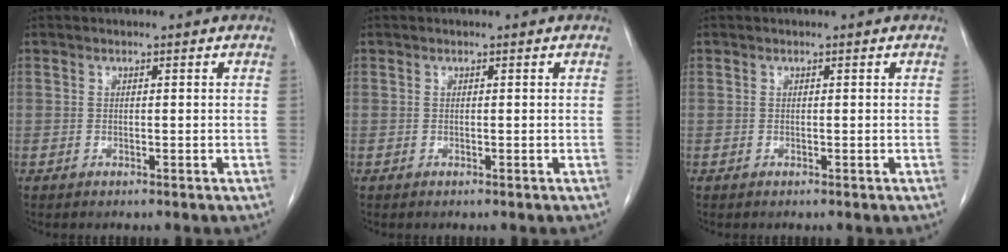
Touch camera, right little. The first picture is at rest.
{"total": 0.0}
{"total": 0.0}